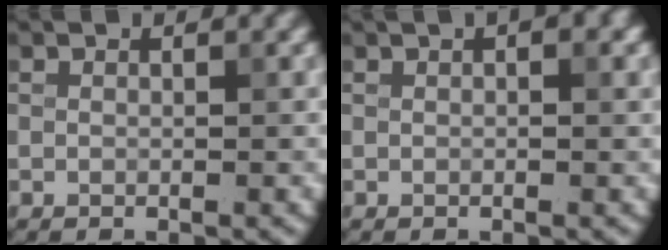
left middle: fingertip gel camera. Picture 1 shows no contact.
{"total": 1.7, "force": [0.7, 0.5, 1.4], "torque": [-0.014, 0.004, 0.010]}